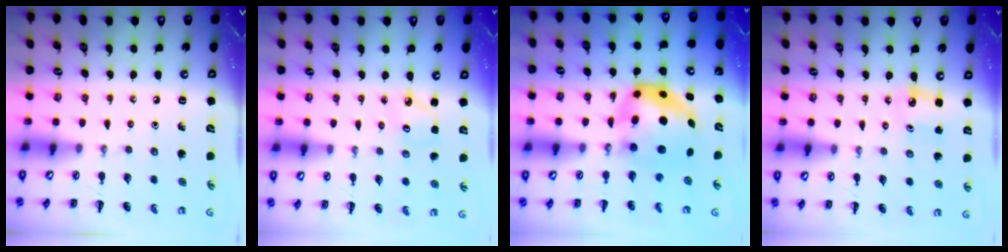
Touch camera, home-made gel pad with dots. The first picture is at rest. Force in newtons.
{"total": 2.6, "press": 2.5, "slide": 0.6}
{"total": 6.8, "press": 6.7, "slide": 1.3}
{"total": 3.2, "press": 3.1, "slide": 0.7}